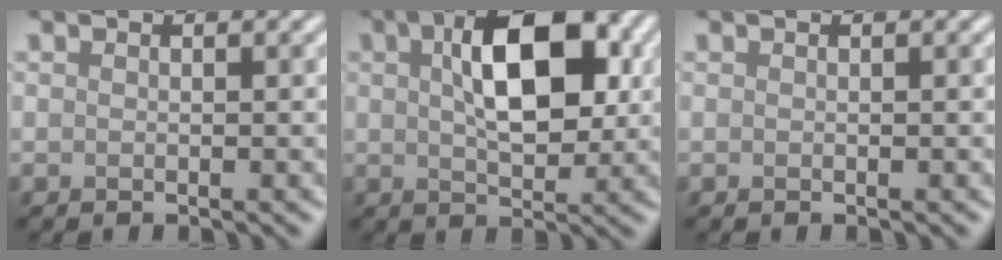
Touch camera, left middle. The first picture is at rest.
{"total": 8.8, "force": [2.2, 4.4, 7.3], "torque": [-0.120, 0.017, 0.033]}
{"total": 0.0}